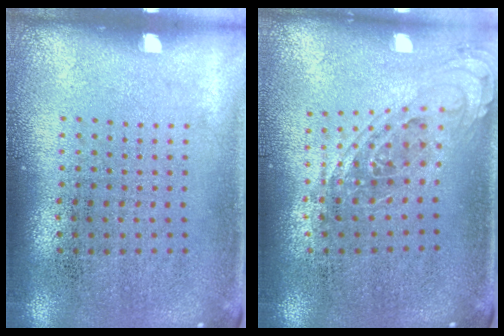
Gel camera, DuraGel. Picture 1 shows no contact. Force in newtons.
{"total": 0.8, "press": 0.8, "slide": 0.2}